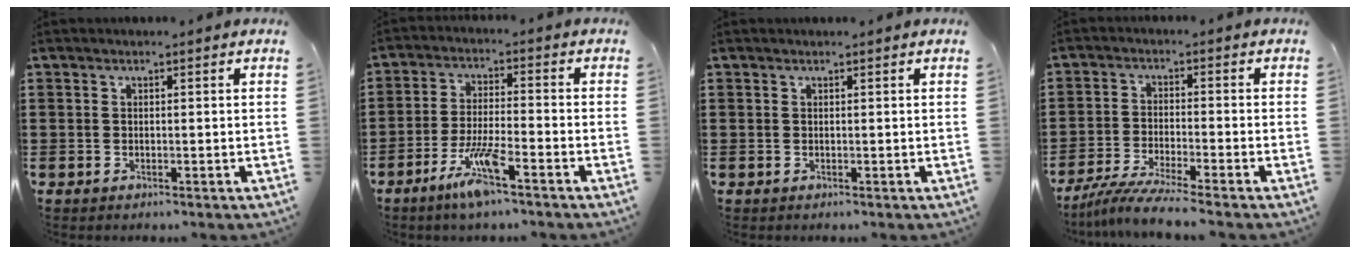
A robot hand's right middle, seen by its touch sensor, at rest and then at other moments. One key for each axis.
{"total": 7.3, "fx": -4.5, "fy": 0.9, "fz": 5.7, "tx": -0.123, "ty": -0.010, "tz": -0.084}
{"total": 0.0}
{"total": 5.1, "fx": -4.6, "fy": -0.5, "fz": 2.1, "tx": -0.054, "ty": -0.021, "tz": -0.094}